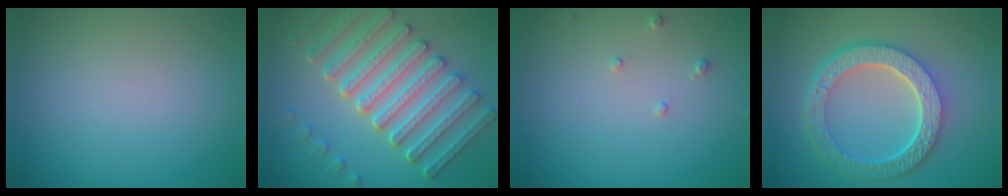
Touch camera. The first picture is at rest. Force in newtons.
{"total": 6.9, "press": 6.2, "slide": 3.1}
{"total": 0.8, "press": 0.8, "slide": 0.2}
{"total": 6.5, "press": 5.0, "slide": 4.2}